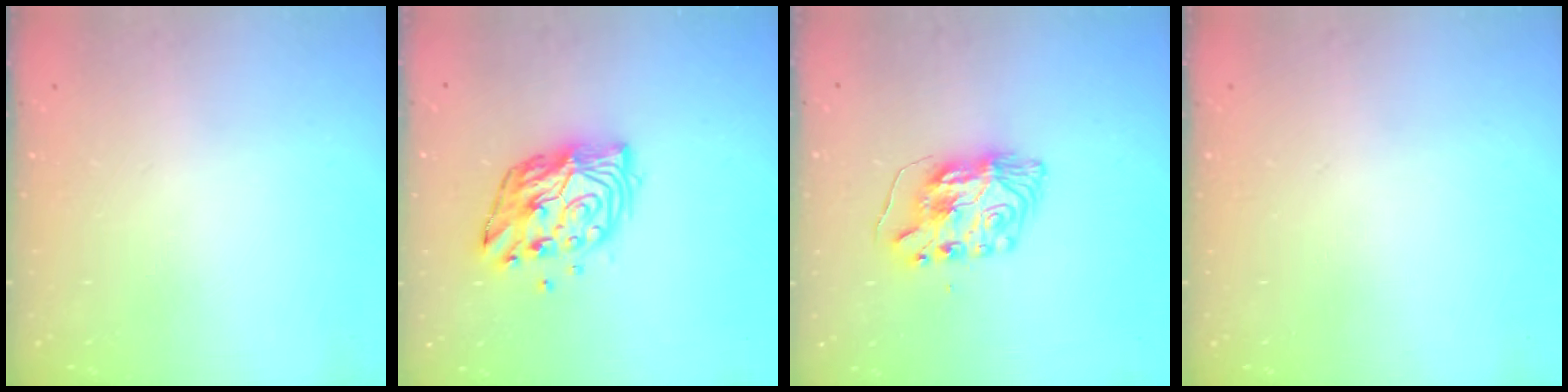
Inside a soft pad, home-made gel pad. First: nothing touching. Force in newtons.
{"total": 11.7, "press": 11.7, "slide": 1.1}
{"total": 8.1, "press": 8.1, "slide": 0.9}
{"total": 0.0}